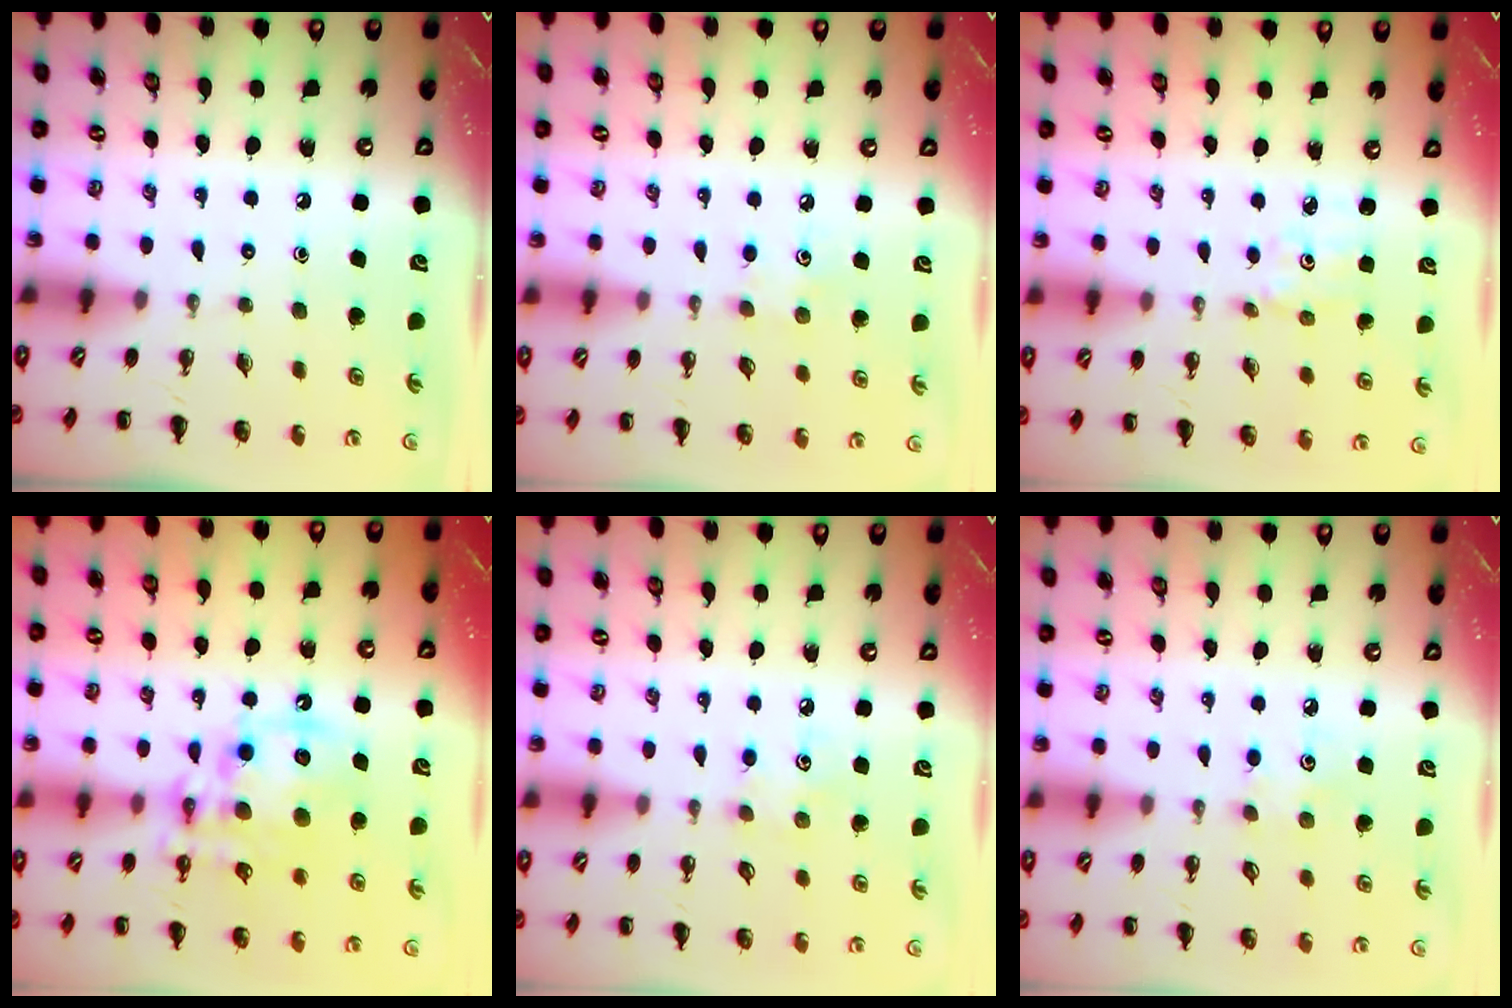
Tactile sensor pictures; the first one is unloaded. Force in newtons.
{"total": 5.0, "press": 4.8, "slide": 1.5}
{"total": 1.9, "press": 1.9, "slide": 0.4}
{"total": 13.9, "press": 13.4, "slide": 3.4}
{"total": 3.8, "press": 3.7, "slide": 0.9}
{"total": 4.1, "press": 3.9, "slide": 1.1}